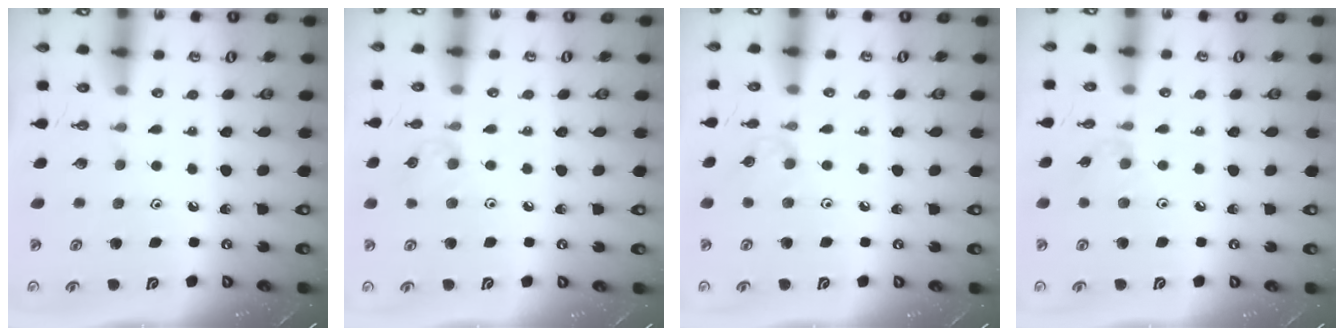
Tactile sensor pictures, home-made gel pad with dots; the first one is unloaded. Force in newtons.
{"total": 6.6, "press": 6.5, "slide": 0.7}
{"total": 4.1, "press": 4.1, "slide": 0.5}
{"total": 3.7, "press": 3.7, "slide": 0.5}